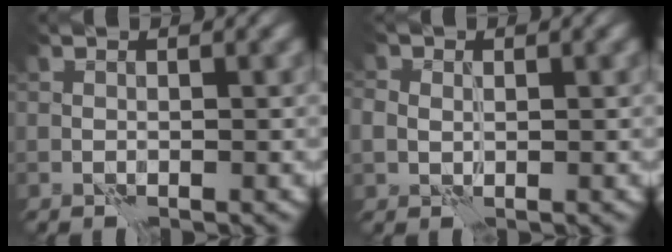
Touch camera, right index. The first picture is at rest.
{"total": 2.0, "force": [0.6, 1.7, 0.9], "torque": [-0.014, 0.005, 0.006]}